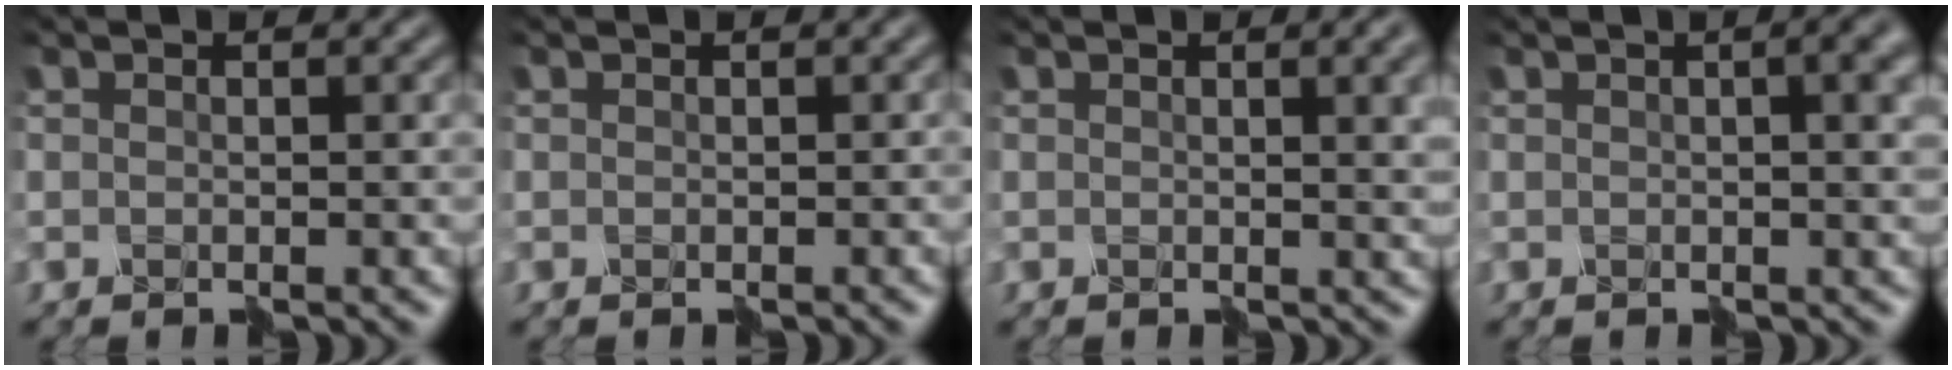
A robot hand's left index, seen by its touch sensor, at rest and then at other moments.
{"total": 0.9, "force": [-0.6, 0.5, 0.5], "torque": [-0.003, 0.003, -0.007]}
{"total": 6.4, "force": [1.9, 3.0, 5.4], "torque": [-0.033, 0.013, 0.025]}
{"total": 6.5, "force": [1.5, 3.2, 5.5], "torque": [-0.032, 0.025, 0.017]}